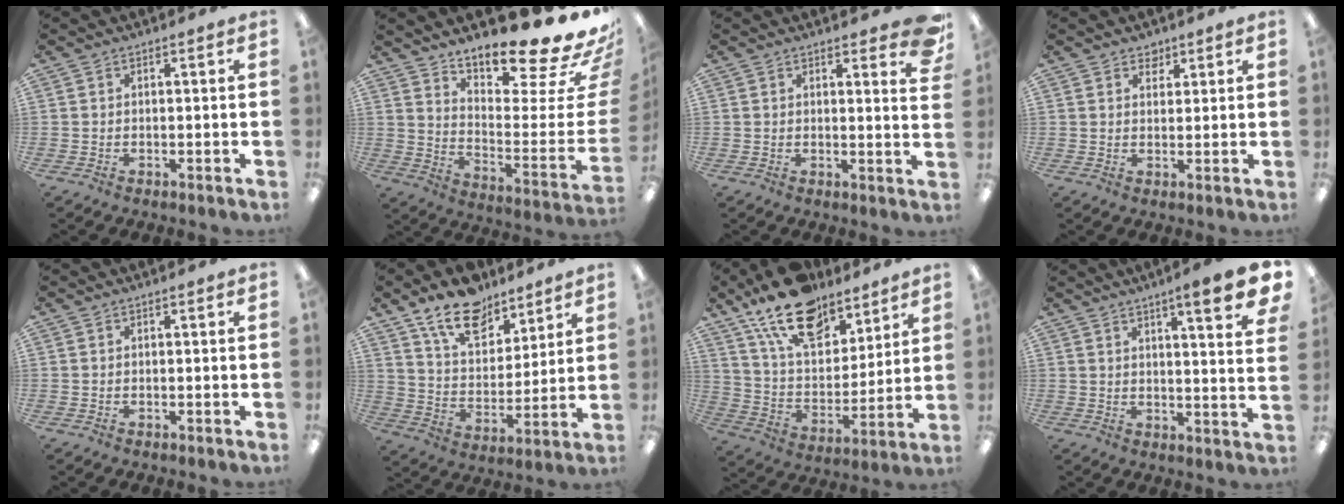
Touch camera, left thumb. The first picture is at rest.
{"total": 18.5, "force": [15.7, 3.6, 9.0], "torque": [-0.100, -0.138, 0.248]}
{"total": 5.6, "force": [4.0, 1.7, 3.5], "torque": [-0.029, -0.026, 0.064]}
{"total": 2.9, "force": [2.4, 1.6, 0.4], "torque": [0.005, -0.012, 0.043]}
{"total": 0.0}
{"total": 14.8, "force": [11.5, 7.2, 5.9], "torque": [-0.102, -0.065, 0.211]}
{"total": 19.0, "force": [14.1, 9.1, 9.0], "torque": [-0.168, -0.076, 0.254]}
{"total": 9.8, "force": [6.3, 1.4, 7.3], "torque": [-0.095, -0.040, 0.096]}